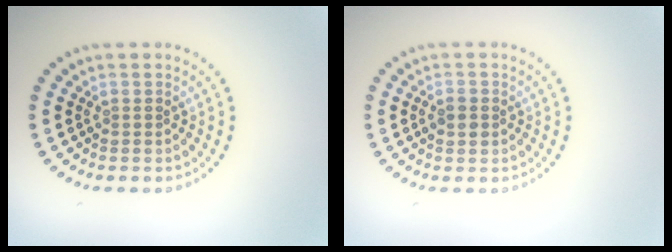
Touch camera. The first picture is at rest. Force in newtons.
{"total": 1.9, "press": 1.9, "slide": 0.1}